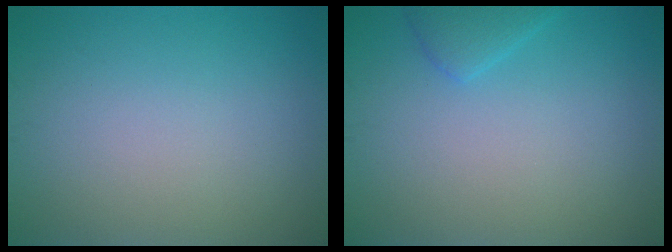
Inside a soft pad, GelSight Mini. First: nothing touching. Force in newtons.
{"total": 1.7, "press": 1.7, "slide": 0.1}